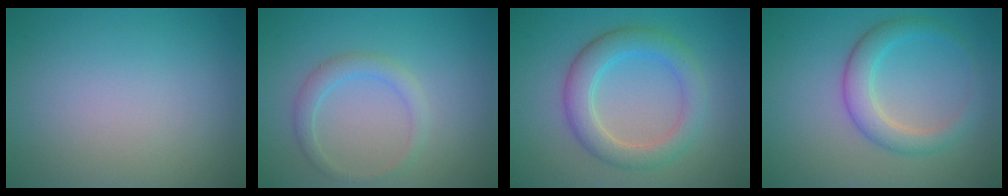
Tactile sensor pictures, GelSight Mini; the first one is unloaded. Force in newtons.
{"total": 1.9, "press": 1.9, "slide": 0.1}
{"total": 4.4, "press": 4.4, "slide": 0.2}
{"total": 3.3, "press": 3.3, "slide": 0.1}